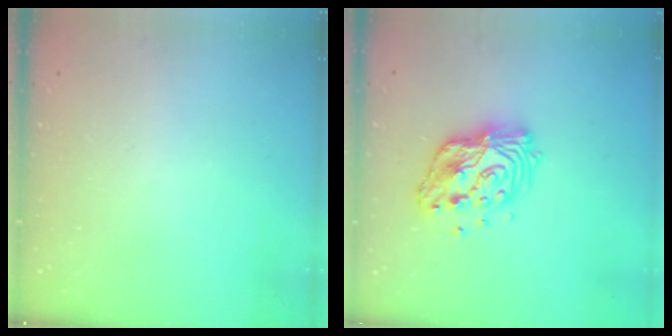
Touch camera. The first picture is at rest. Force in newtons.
{"total": 14.1, "press": 14.1, "slide": 1.1}